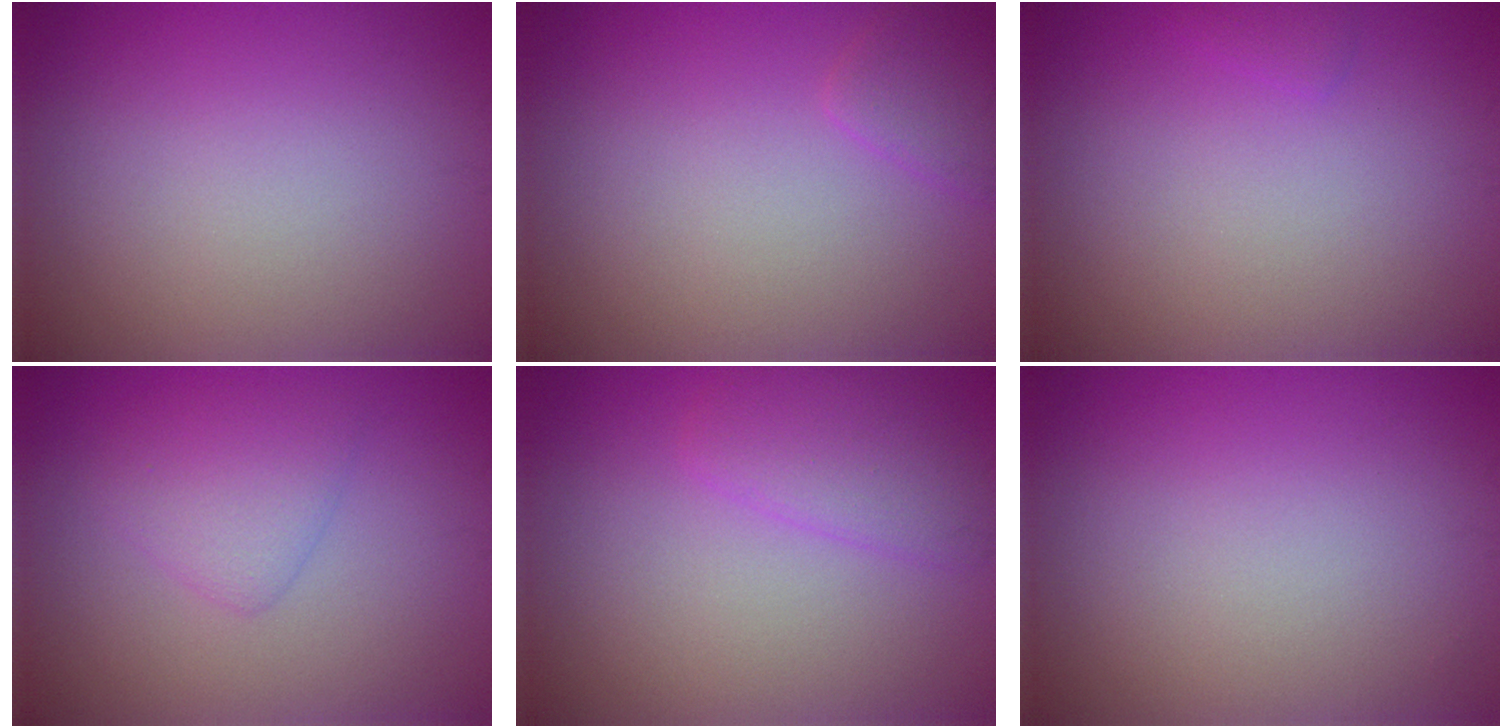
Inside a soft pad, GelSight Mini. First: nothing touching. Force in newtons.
{"total": 1.5, "press": 1.5, "slide": 0.1}
{"total": 0.7, "press": 0.7, "slide": 0.1}
{"total": 2.5, "press": 2.5, "slide": 0.1}
{"total": 2.7, "press": 2.7, "slide": 0.1}
{"total": 0.0}